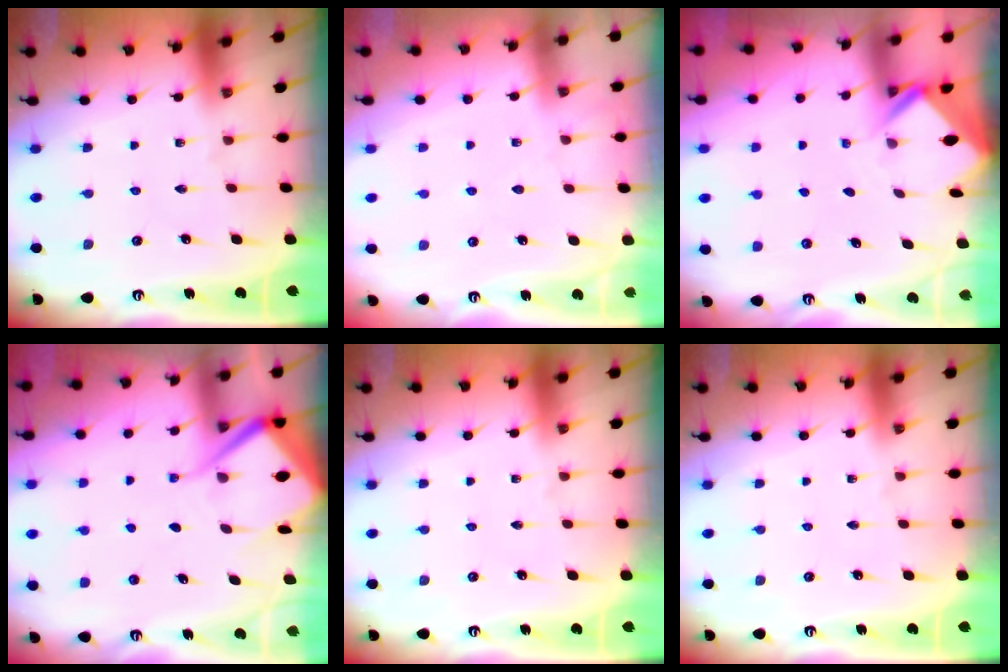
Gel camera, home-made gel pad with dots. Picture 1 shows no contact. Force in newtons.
{"total": 5.3, "press": 5.2, "slide": 0.6}
{"total": 2.3, "press": 2.3, "slide": 0.2}
{"total": 8.9, "press": 8.8, "slide": 0.8}
{"total": 0.0}
{"total": 0.0}